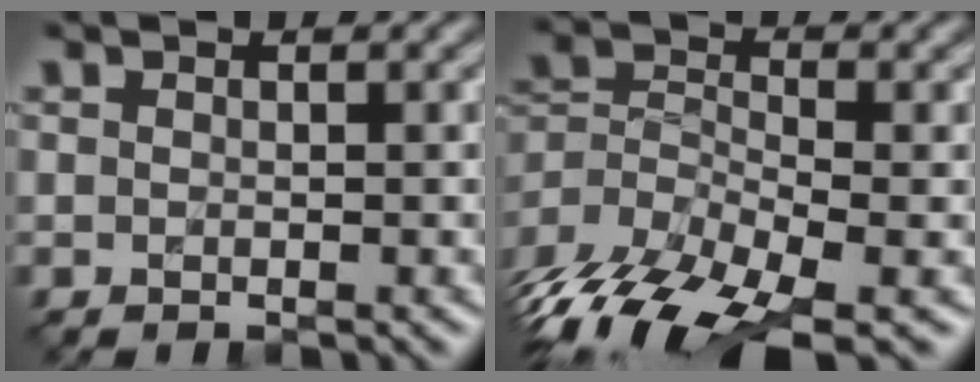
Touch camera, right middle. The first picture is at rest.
{"total": 11.8, "force": [-8.4, 4.4, 7.0], "torque": [-0.152, -0.019, -0.150]}